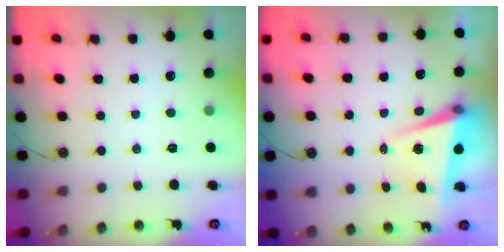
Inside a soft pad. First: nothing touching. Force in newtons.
{"total": 5.1, "press": 5.0, "slide": 1.4}